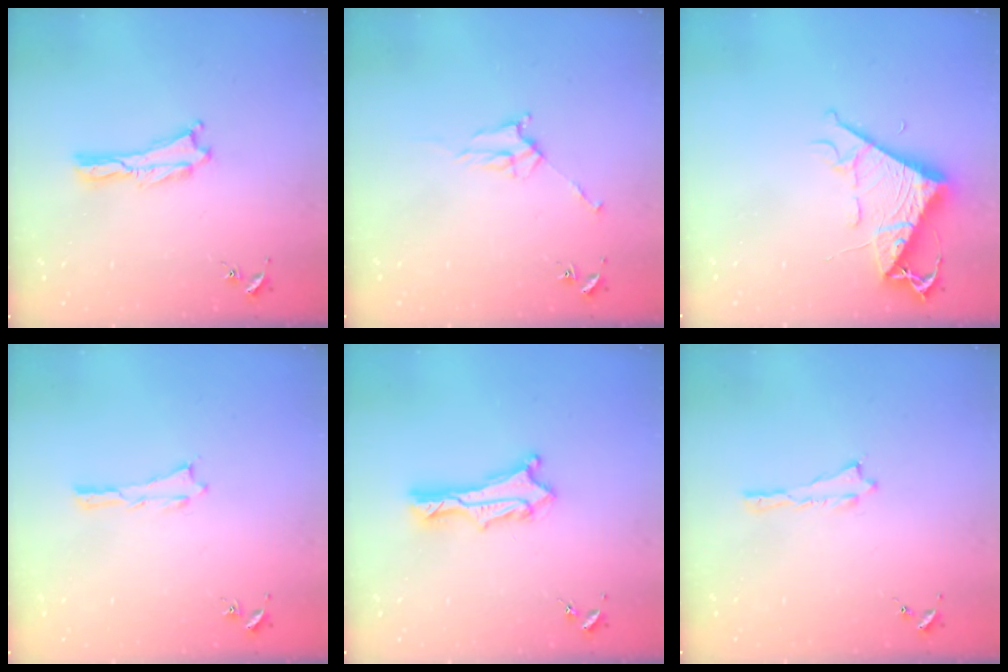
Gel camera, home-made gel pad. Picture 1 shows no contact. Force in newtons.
{"total": 3.7, "press": 3.6, "slide": 0.5}
{"total": 9.6, "press": 9.6, "slide": 0.9}
{"total": 0.0}
{"total": 3.0, "press": 3.0, "slide": 0.2}
{"total": 0.0}